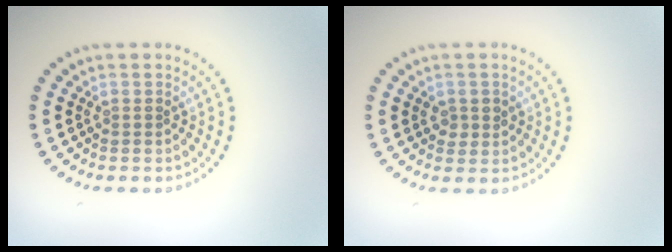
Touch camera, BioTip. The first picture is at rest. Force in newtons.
{"total": 1.4, "press": 1.4, "slide": 0.5}